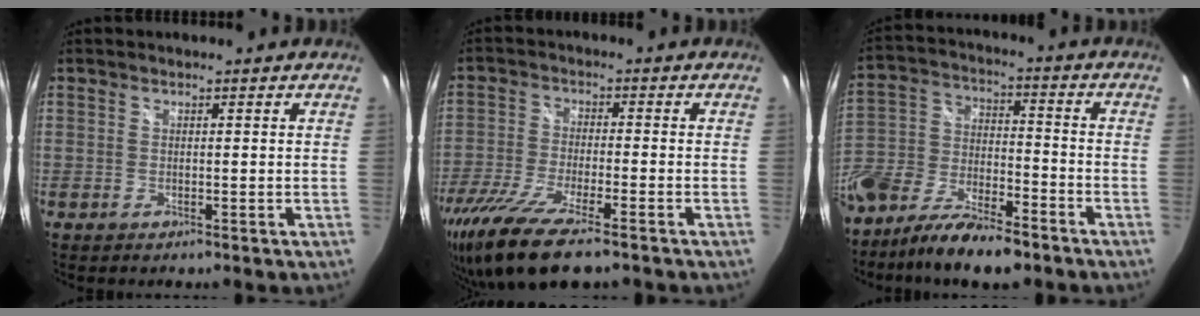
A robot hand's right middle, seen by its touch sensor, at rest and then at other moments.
{"total": 13.6, "force": [-10.0, 2.5, 8.9], "torque": [-0.197, -0.052, -0.188]}
{"total": 16.8, "force": [-9.2, 8.7, 11.0], "torque": [-0.250, -0.017, -0.168]}